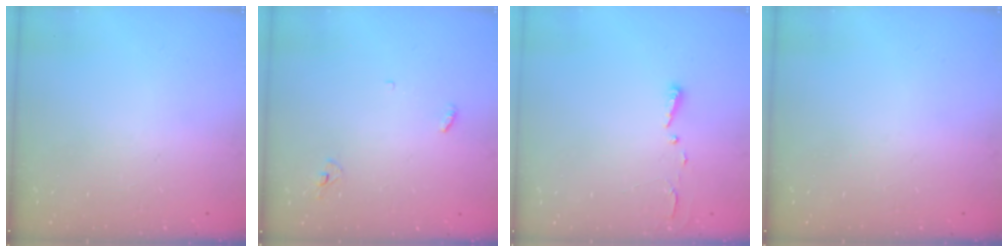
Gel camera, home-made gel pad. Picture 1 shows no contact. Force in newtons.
{"total": 3.3, "press": 3.2, "slide": 0.3}
{"total": 2.7, "press": 2.7, "slide": 0.4}
{"total": 0.0}